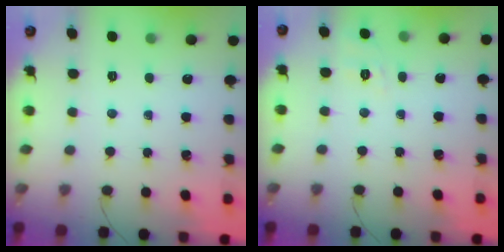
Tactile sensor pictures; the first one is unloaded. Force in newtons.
{"total": 1.9, "press": 0.6, "slide": 1.8}